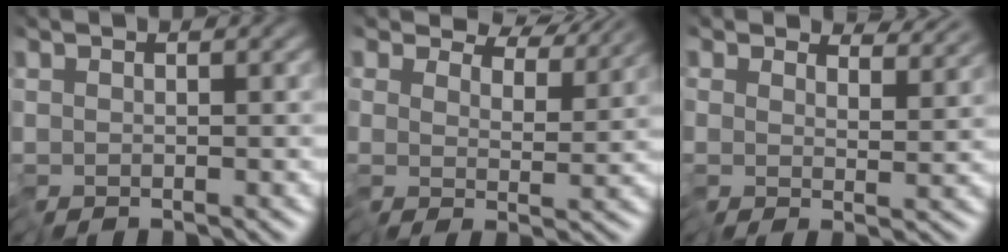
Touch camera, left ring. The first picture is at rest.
{"total": 5.3, "force": [5.2, 0.8, 0.7], "torque": [-0.019, 0.005, 0.074]}
{"total": 3.8, "force": [3.8, 0.3, 0.2], "torque": [-0.007, 0.008, 0.055]}